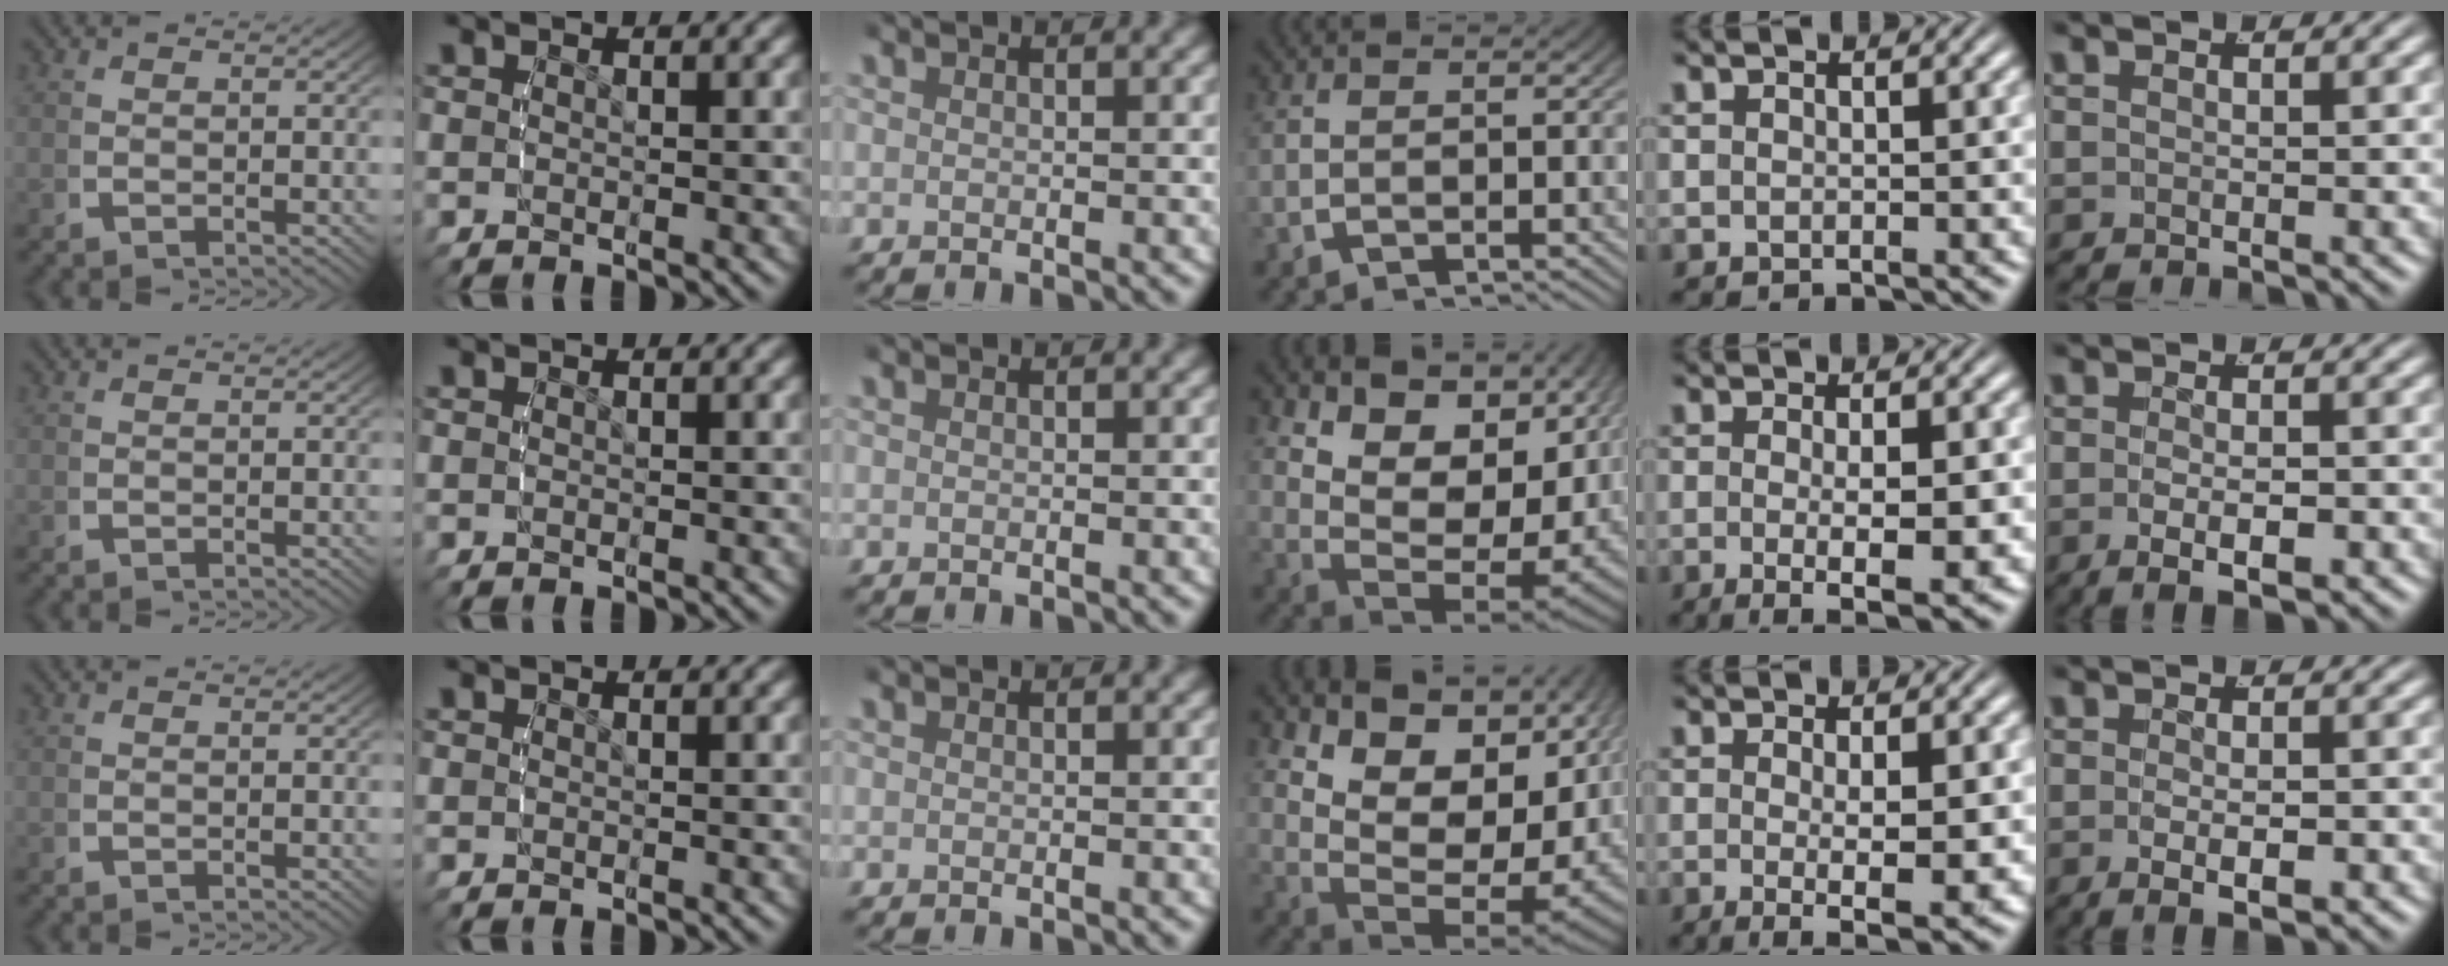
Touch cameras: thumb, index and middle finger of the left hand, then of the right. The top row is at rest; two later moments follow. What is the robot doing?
{"motion": "lift_and_place", "object": "bandage"}